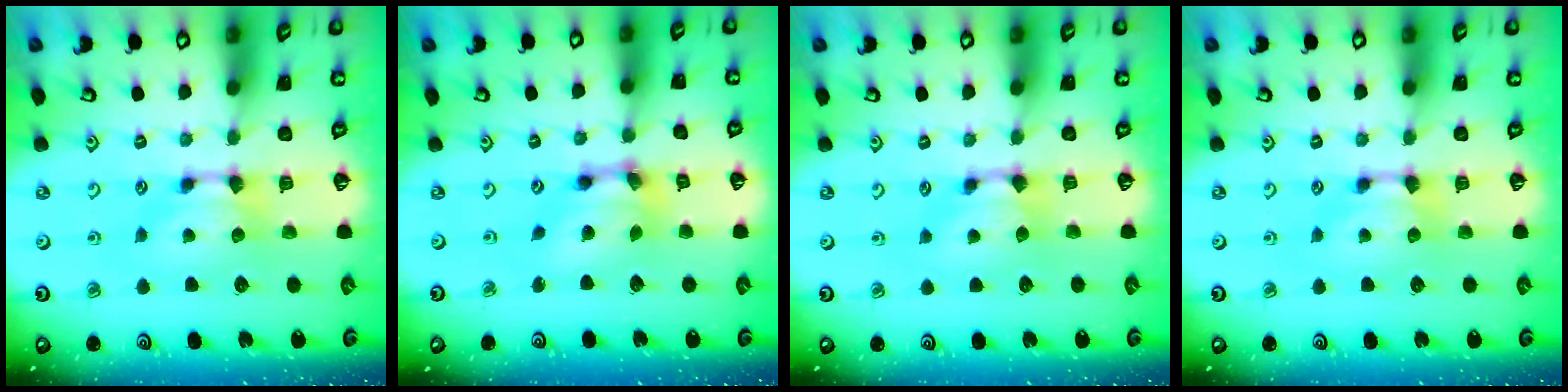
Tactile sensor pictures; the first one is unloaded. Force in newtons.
{"total": 6.0, "press": 5.6, "slide": 2.1}
{"total": 0.6, "press": 0.2, "slide": 0.5}
{"total": 0.0}